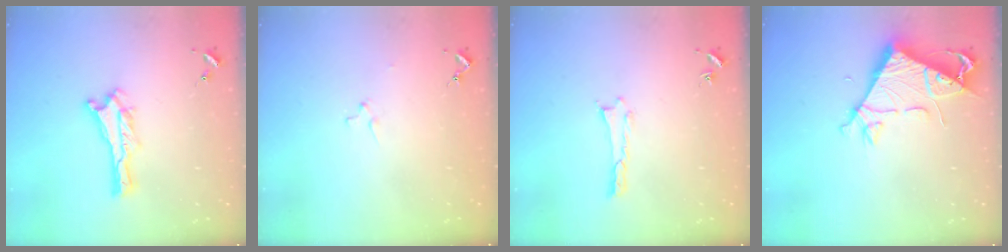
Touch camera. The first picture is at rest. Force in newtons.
{"total": 1.1, "press": 1.1, "slide": 0.1}
{"total": 0.0}
{"total": 7.1, "press": 7.1, "slide": 0.6}